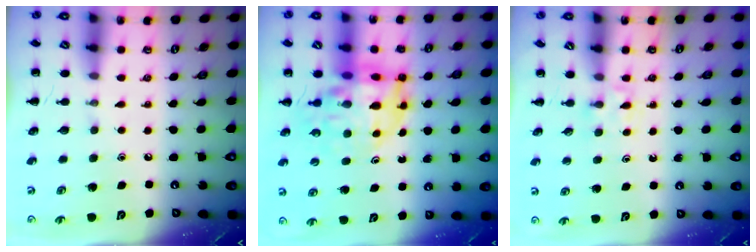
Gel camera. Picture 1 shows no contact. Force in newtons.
{"total": 13.9, "press": 13.4, "slide": 3.8}
{"total": 2.9, "press": 2.7, "slide": 1.1}